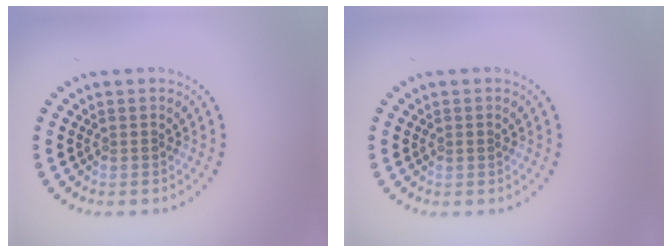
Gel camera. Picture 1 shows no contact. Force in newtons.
{"total": 0.5, "press": 0.5, "slide": 0.2}